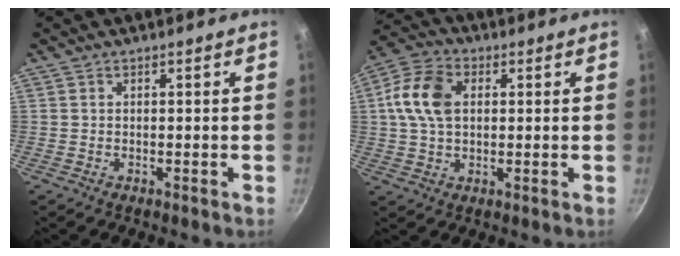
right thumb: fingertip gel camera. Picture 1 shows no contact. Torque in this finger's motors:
{"motor_torque": [0.16, 0.21, 0.07, -0.03, 0.06]}